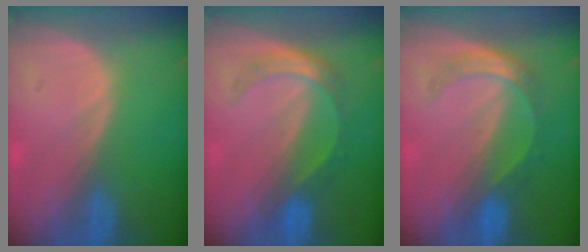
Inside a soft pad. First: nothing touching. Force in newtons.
{"total": 5.5, "press": 4.8, "slide": 2.8}
{"total": 5.5, "press": 4.8, "slide": 2.8}